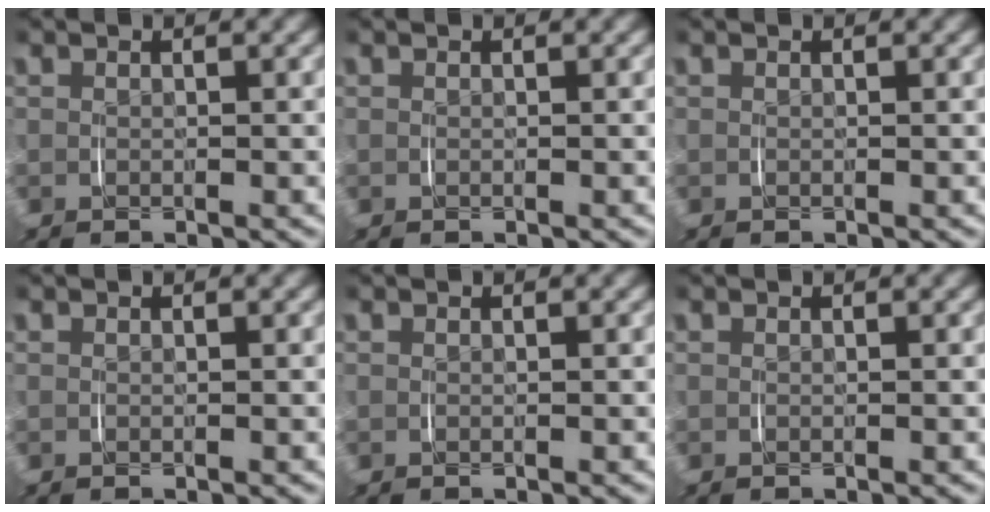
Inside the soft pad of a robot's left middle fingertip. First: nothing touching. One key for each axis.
{"total": 0.0}
{"total": 0.0}
{"total": 0.0}
{"total": 0.0}
{"total": 0.0}